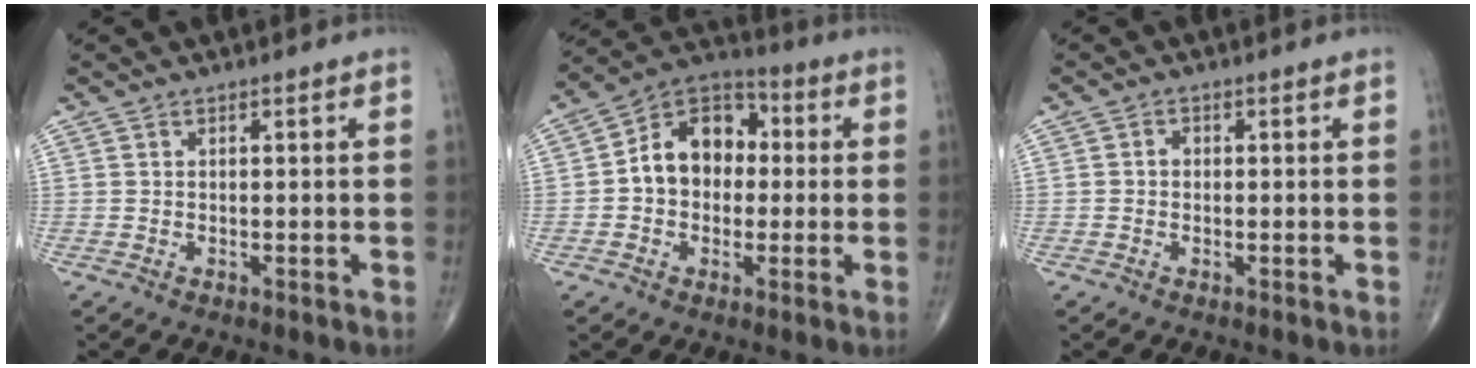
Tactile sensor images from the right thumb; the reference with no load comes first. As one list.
[{"total": 12.7, "force": [0.5, 9.6, 8.4], "torque": [-0.102, 0.033, -0.006]}, {"total": 1.2, "force": [-0.1, 1.0, 0.6], "torque": [-0.004, 0.004, -0.006]}]